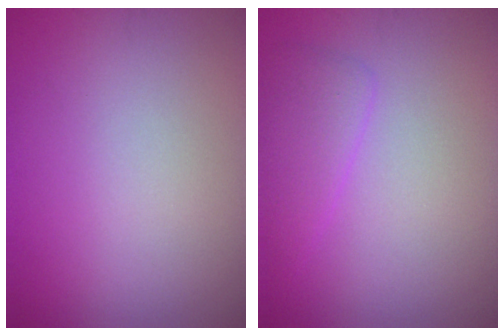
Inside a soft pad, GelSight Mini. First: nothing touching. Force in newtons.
{"total": 2.4, "press": 2.4, "slide": 0.2}